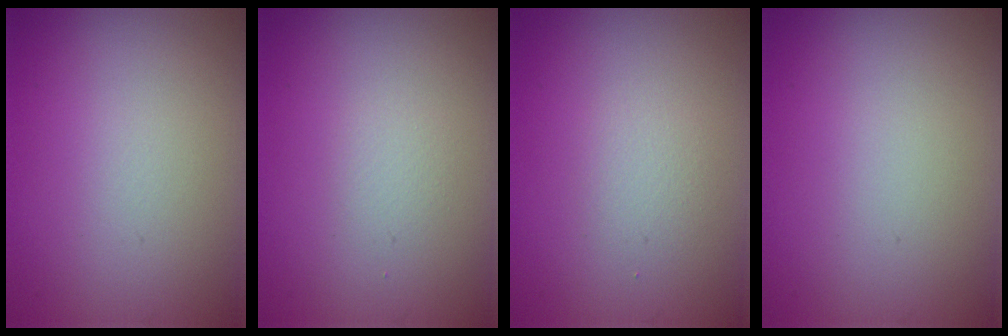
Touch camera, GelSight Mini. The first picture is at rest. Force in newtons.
{"total": 0.7, "press": 0.7, "slide": 0.0}
{"total": 1.3, "press": 1.3, "slide": 0.0}
{"total": 0.0}